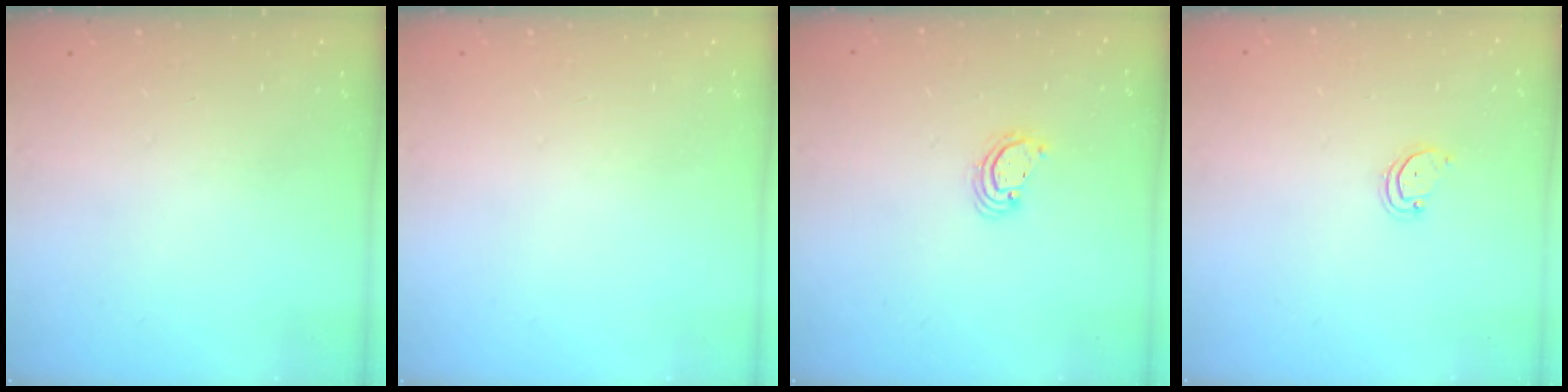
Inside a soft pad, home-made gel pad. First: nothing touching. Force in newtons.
{"total": 0.0}
{"total": 2.2, "press": 2.2, "slide": 0.2}
{"total": 2.6, "press": 2.6, "slide": 0.2}